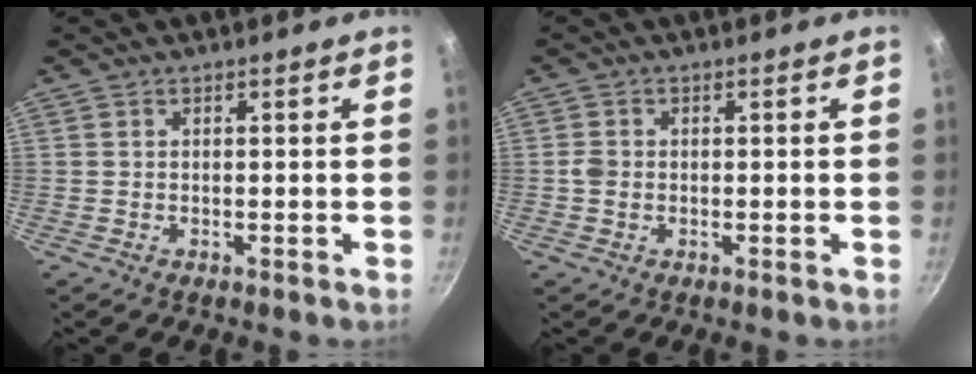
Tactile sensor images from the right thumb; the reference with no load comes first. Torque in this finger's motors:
{"motor_torque": [0.69, 0.60, 0.64, 0.10, -0.02]}